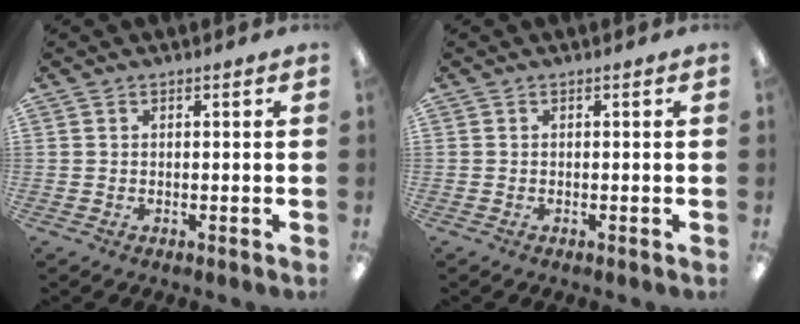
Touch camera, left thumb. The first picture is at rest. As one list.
[{"total": 0.0}]